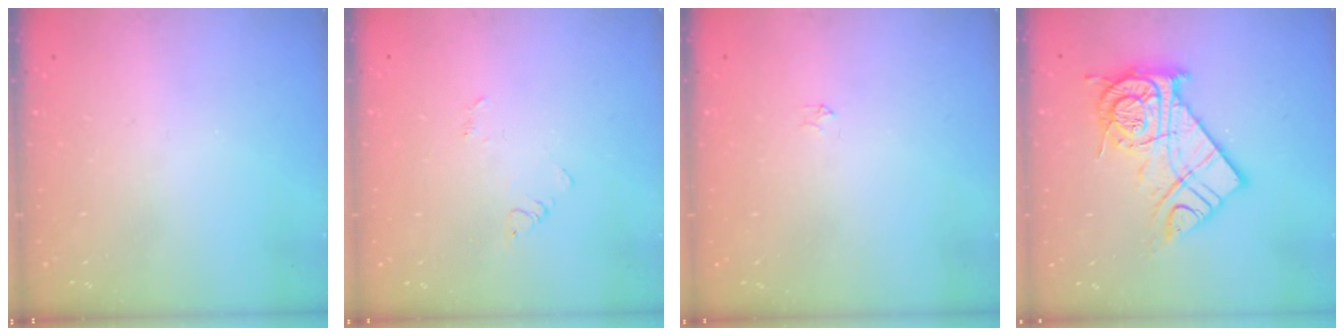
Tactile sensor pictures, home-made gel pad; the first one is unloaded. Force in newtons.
{"total": 2.9, "press": 2.9, "slide": 0.3}
{"total": 2.2, "press": 2.2, "slide": 0.3}
{"total": 15.8, "press": 15.7, "slide": 1.3}